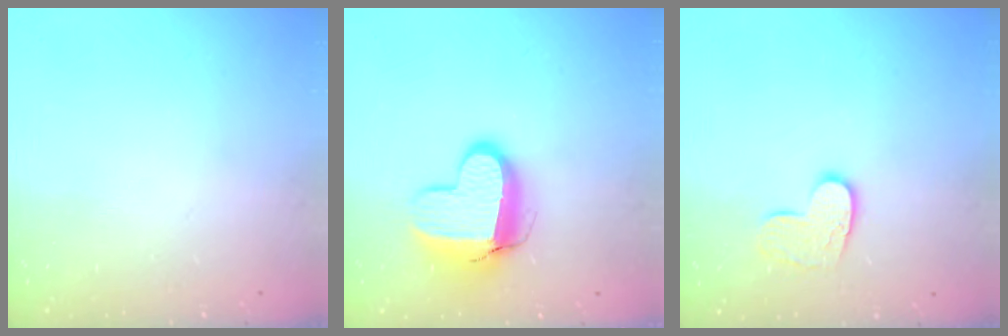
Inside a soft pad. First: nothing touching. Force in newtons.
{"total": 11.6, "press": 11.6, "slide": 0.6}
{"total": 9.5, "press": 9.5, "slide": 0.6}